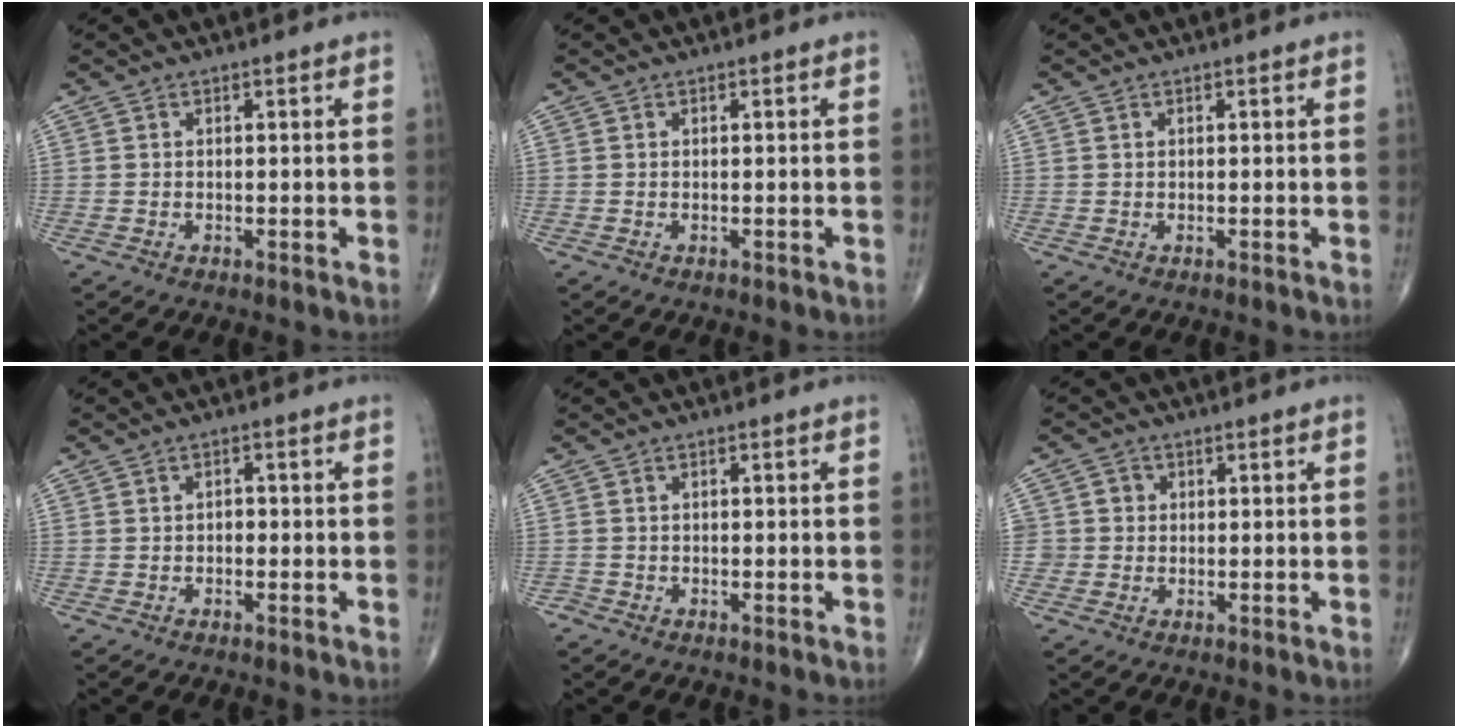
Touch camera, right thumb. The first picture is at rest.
{"total": 0.0}
{"total": 0.0}
{"total": 1.5, "force": [-0.4, 1.1, 0.9], "torque": [-0.003, 0.005, -0.012]}
{"total": 1.0, "force": [-0.8, 0.6, -0.1], "torque": [0.006, 0.001, -0.022]}
{"total": 2.9, "force": [-0.1, 2.9, 0.2], "torque": [0.023, 0.009, -0.005]}